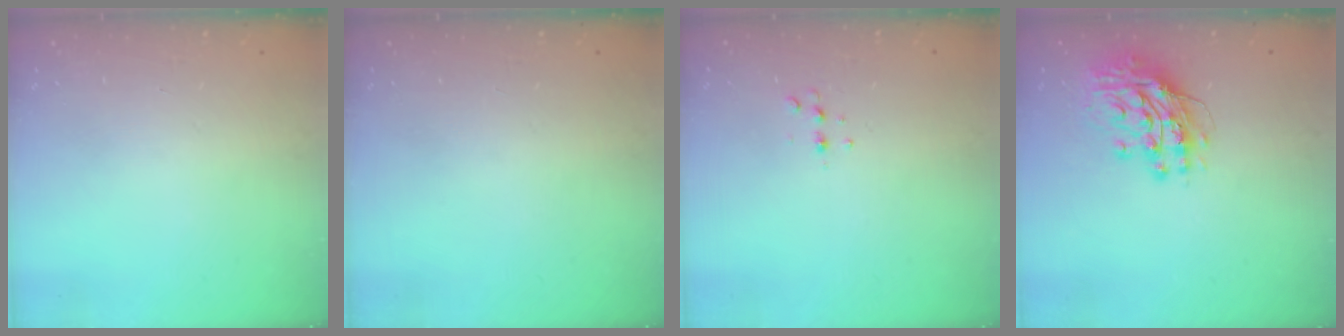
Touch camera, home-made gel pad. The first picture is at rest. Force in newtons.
{"total": 0.0}
{"total": 3.9, "press": 3.8, "slide": 1.1}
{"total": 13.2, "press": 13.1, "slide": 1.2}